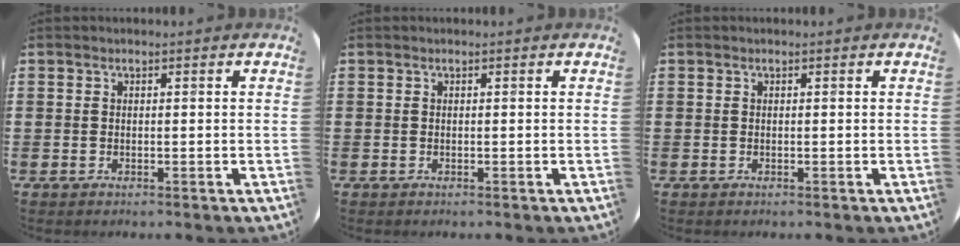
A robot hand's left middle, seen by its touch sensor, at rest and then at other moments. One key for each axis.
{"total": 0.0}
{"total": 0.0}